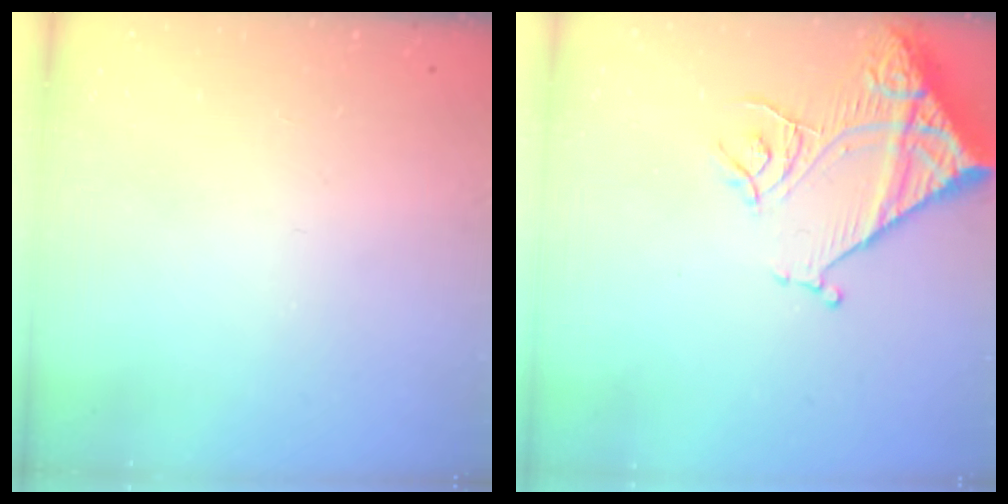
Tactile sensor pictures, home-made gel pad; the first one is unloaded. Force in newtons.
{"total": 14.9, "press": 14.8, "slide": 1.6}